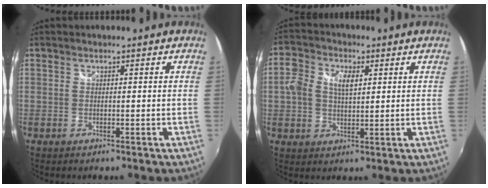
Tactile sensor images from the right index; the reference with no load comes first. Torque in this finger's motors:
{"motor_torque": [0.20, -0.02, 0.13, 0.07]}